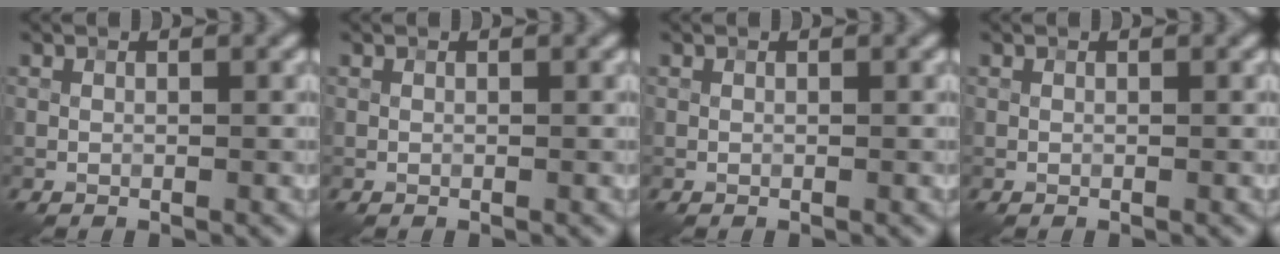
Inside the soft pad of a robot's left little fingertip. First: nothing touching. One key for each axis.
{"total": 0.0}
{"total": 0.0}
{"total": 0.0}